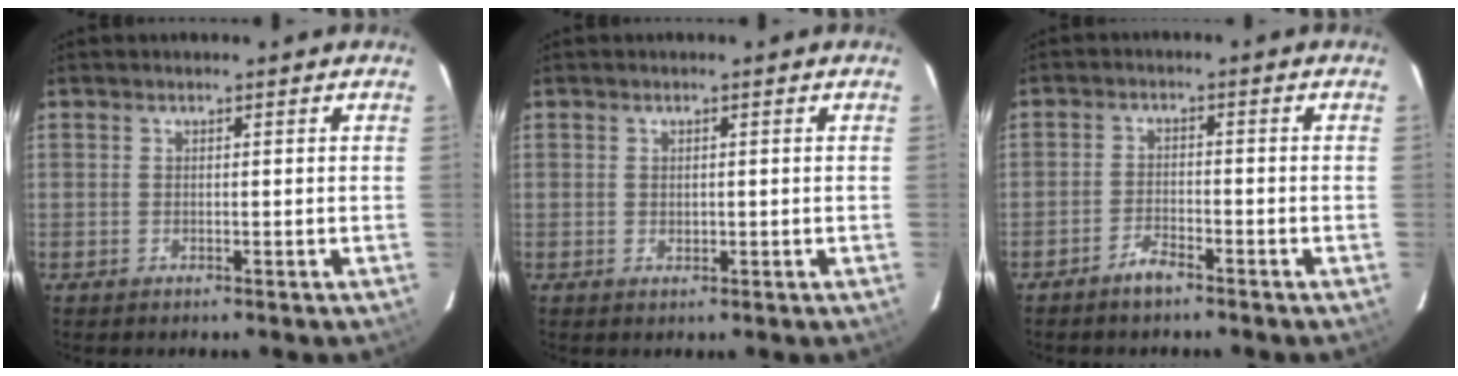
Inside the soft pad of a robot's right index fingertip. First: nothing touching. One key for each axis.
{"total": 0.9, "fx": 0.1, "fy": 0.8, "fz": 0.4, "tx": -0.006, "ty": -0.001, "tz": 0.004}
{"total": 3.3, "fx": -2.8, "fy": 0.8, "fz": 1.5, "tx": -0.042, "ty": 0.003, "tz": -0.055}